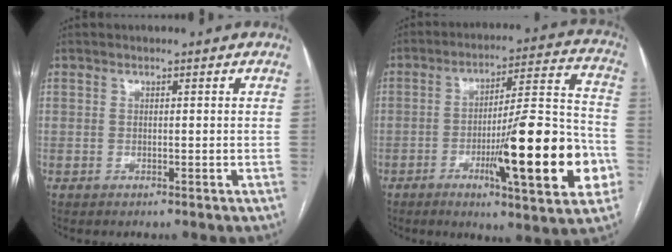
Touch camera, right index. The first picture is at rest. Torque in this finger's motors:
{"motor_torque": [2.14, 0.00, 1.05, 0.21]}